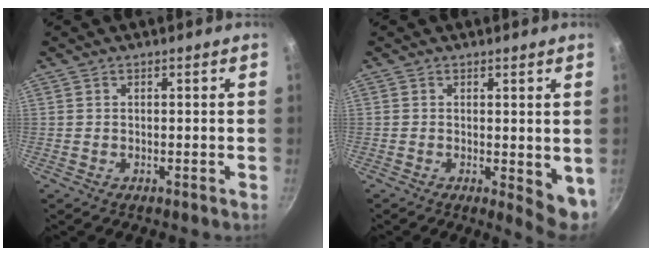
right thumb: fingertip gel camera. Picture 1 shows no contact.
{"total": 5.5, "force": [0.1, 2.4, 5.0], "torque": [-0.060, -0.010, 0.006]}